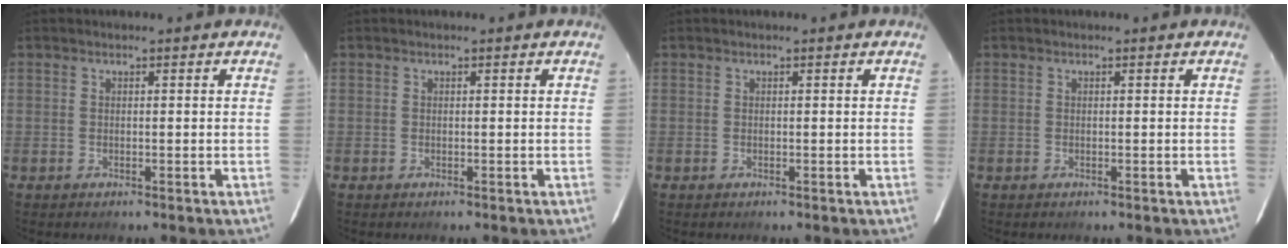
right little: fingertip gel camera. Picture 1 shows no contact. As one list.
[{"total": 0.0}, {"total": 0.0}, {"total": 0.0}]